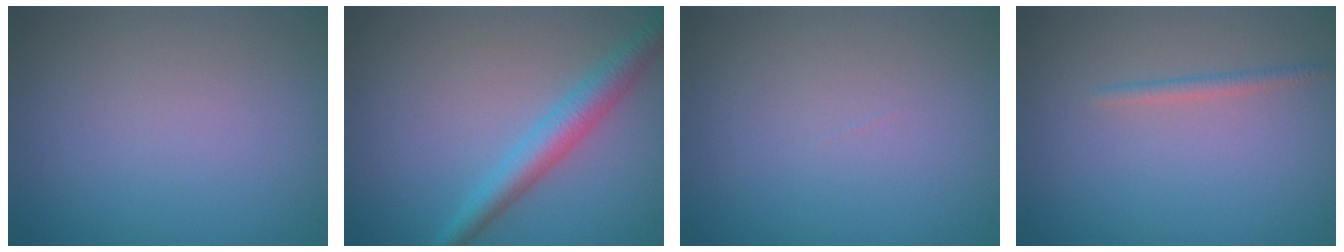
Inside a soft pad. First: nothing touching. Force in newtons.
{"total": 3.6, "press": 3.6, "slide": 0.0}
{"total": 0.0}
{"total": 1.0, "press": 1.0, "slide": 0.0}